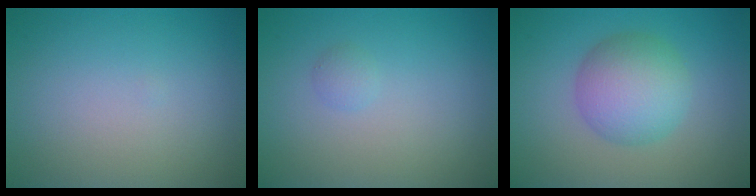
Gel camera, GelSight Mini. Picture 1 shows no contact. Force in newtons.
{"total": 0.8, "press": 0.8, "slide": 0.1}
{"total": 5.5, "press": 5.5, "slide": 0.1}